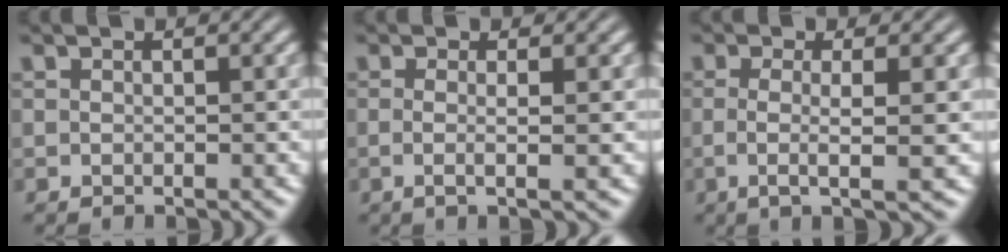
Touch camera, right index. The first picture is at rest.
{"total": 2.1, "force": [-0.4, -1.1, 1.8], "torque": [-0.040, -0.013, -0.002]}
{"total": 3.5, "force": [-0.3, -0.7, 3.5], "torque": [-0.060, -0.013, 0.002]}